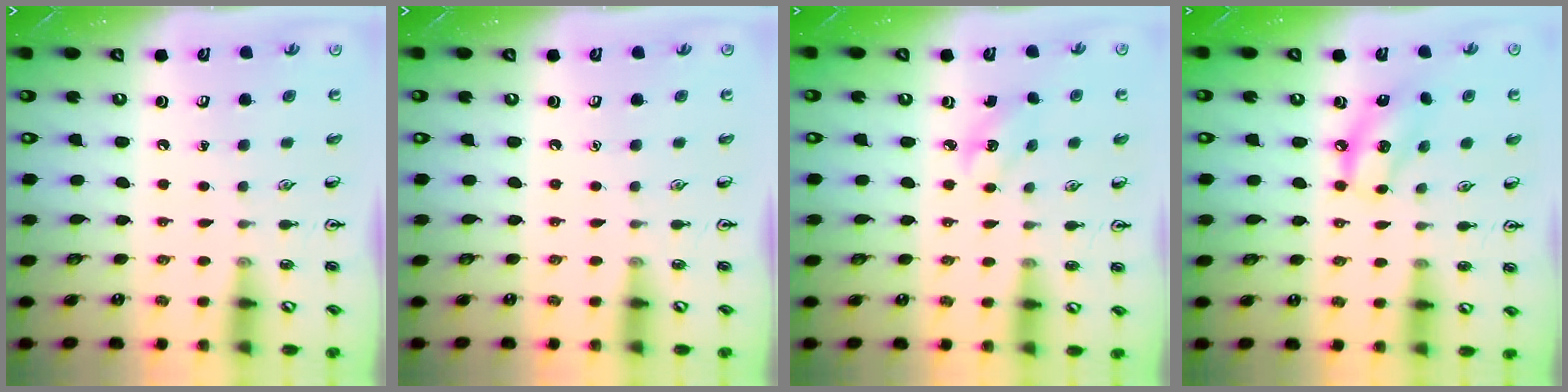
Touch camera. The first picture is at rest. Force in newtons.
{"total": 0.0}
{"total": 2.3, "press": 2.1, "slide": 0.8}
{"total": 8.3, "press": 8.1, "slide": 2.0}